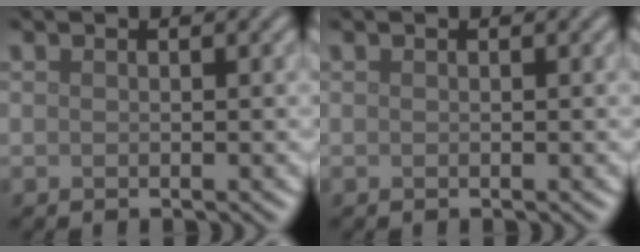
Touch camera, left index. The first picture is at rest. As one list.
[{"total": 0.0}]